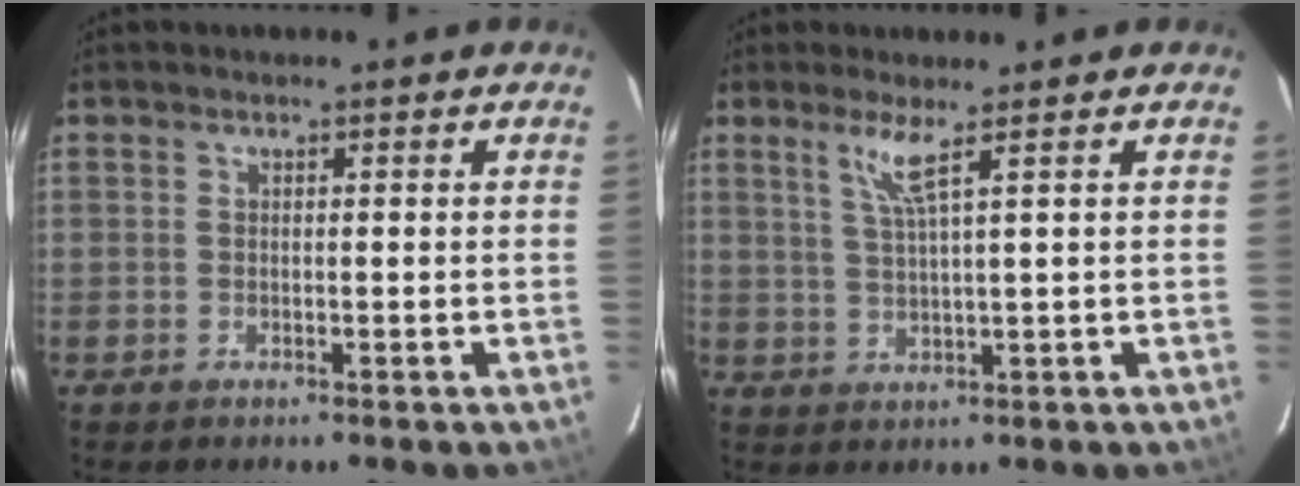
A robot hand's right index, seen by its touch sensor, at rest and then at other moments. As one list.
[{"total": 3.8, "force": [2.3, -0.8, 3.0], "torque": [-0.059, -0.007, 0.047]}]